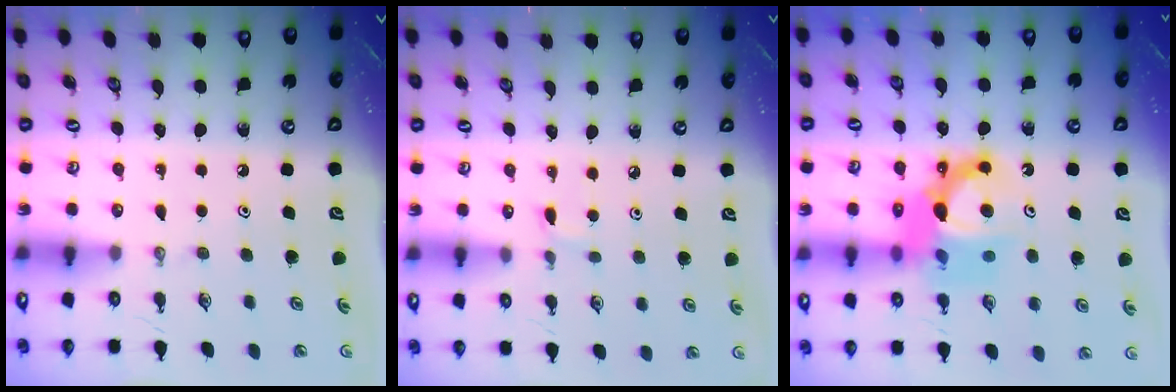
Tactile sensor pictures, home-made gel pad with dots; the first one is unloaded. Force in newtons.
{"total": 1.9, "press": 1.9, "slide": 0.2}
{"total": 13.3, "press": 13.2, "slide": 1.6}